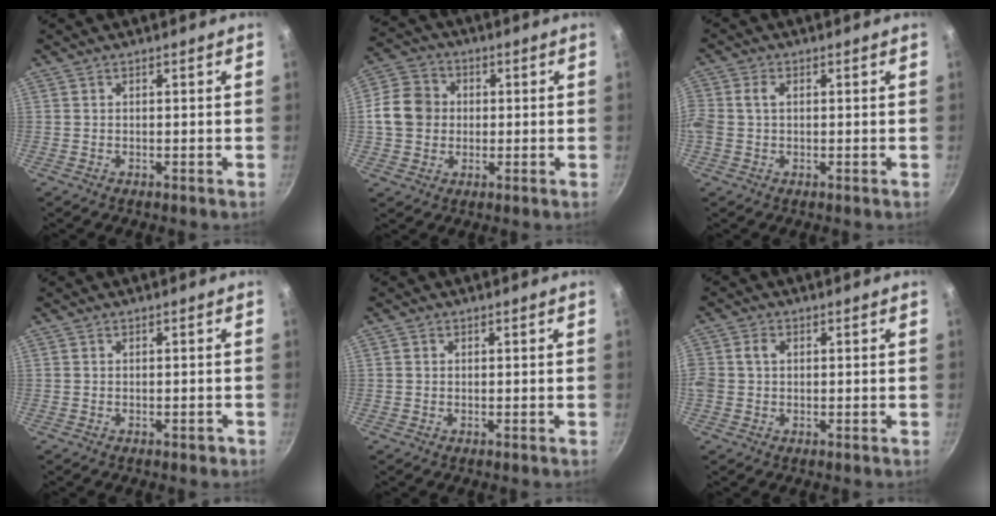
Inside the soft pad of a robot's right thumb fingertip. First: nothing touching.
{"total": 9.9, "force": [0.4, 8.6, 4.9], "torque": [-0.063, 0.013, -0.007]}
{"total": 3.6, "force": [0.3, 2.5, 2.6], "torque": [-0.060, 0.009, -0.002]}
{"total": 1.1, "force": [-0.5, 0.7, 0.7], "torque": [0.001, 0.010, -0.003]}
{"total": 0.9, "force": [0.2, 0.8, 0.3], "torque": [-0.004, 0.003, 0.001]}
{"total": 4.2, "force": [0.5, 3.2, 2.6], "torque": [-0.052, 0.013, 0.003]}